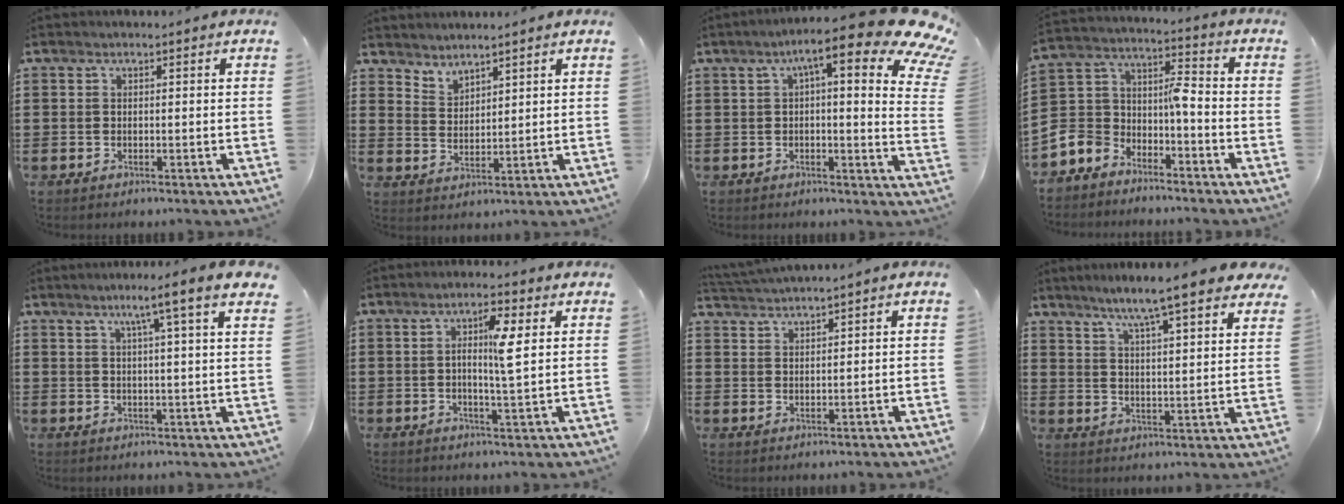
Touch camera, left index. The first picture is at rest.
{"total": 3.0, "force": [2.9, 0.6, -0.4], "torque": [-0.001, -0.006, 0.057]}
{"total": 12.6, "force": [7.1, 2.2, 10.2], "torque": [-0.161, -0.031, 0.109]}
{"total": 5.8, "force": [-4.4, 3.3, 1.7], "torque": [-0.066, -0.008, -0.099]}
{"total": 5.9, "force": [3.5, -0.8, 4.7], "torque": [-0.085, -0.013, 0.049]}
{"total": 5.7, "force": [1.4, 0.6, 5.4], "torque": [-0.100, 0.000, 0.018]}
{"total": 2.0, "force": [1.9, -0.5, 0.0], "torque": [-0.005, -0.001, 0.038]}
{"total": 7.1, "force": [6.1, -0.6, 3.6], "torque": [-0.087, -0.036, 0.097]}